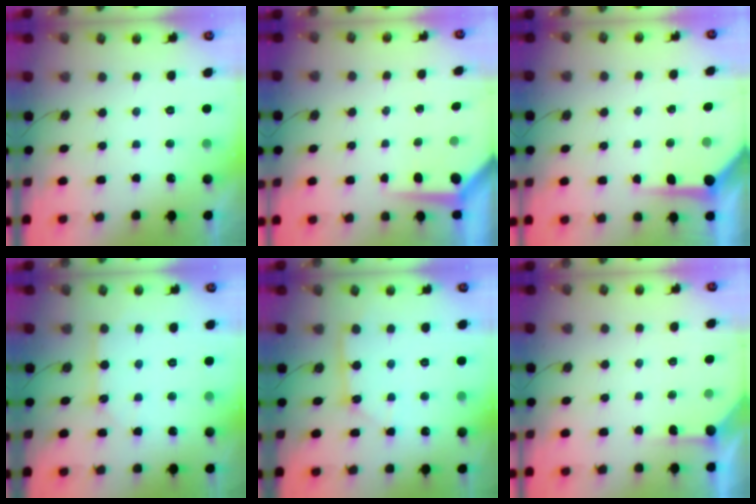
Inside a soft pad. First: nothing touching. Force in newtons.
{"total": 4.0, "press": 4.0, "slide": 0.3}
{"total": 8.3, "press": 8.3, "slide": 0.6}
{"total": 7.1, "press": 7.1, "slide": 0.3}
{"total": 3.3, "press": 3.3, "slide": 0.3}
{"total": 2.3, "press": 2.2, "slide": 0.3}